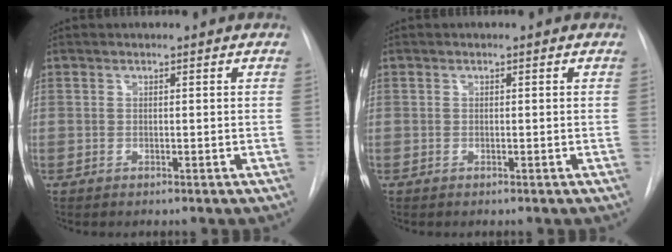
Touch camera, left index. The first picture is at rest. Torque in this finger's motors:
{"motor_torque": [-0.02, 0.00, 0.00, 0.00]}